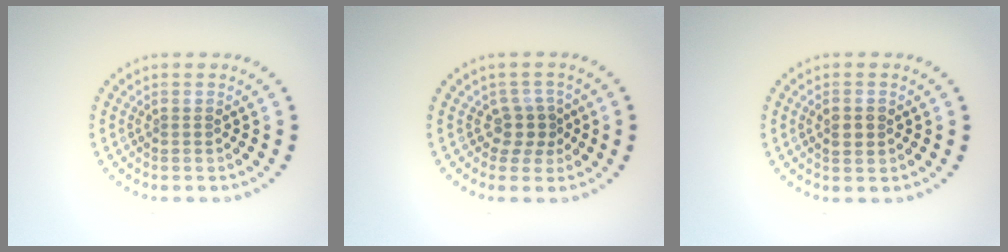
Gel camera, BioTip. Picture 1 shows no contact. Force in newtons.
{"total": 2.2, "press": 1.6, "slide": 1.4}
{"total": 1.6, "press": 1.6, "slide": 0.1}